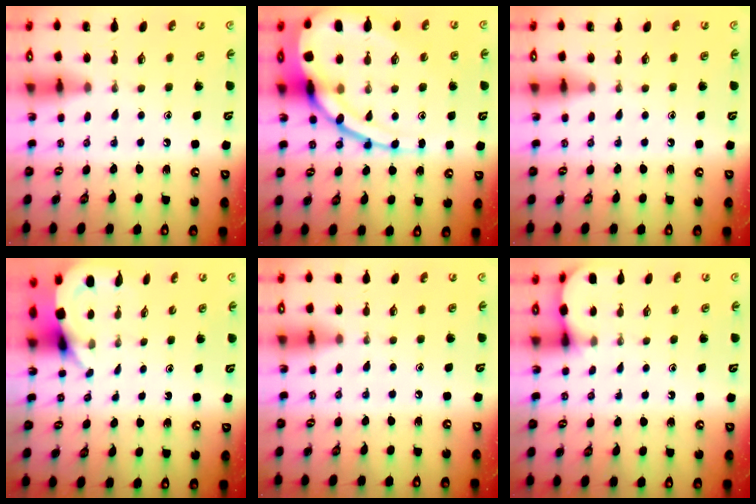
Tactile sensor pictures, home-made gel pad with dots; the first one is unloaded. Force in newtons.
{"total": 19.5, "press": 19.4, "slide": 2.2}
{"total": 0.0}
{"total": 3.9, "press": 3.9, "slide": 0.2}
{"total": 2.8, "press": 2.8, "slide": 0.5}
{"total": 2.9, "press": 2.9, "slide": 0.3}